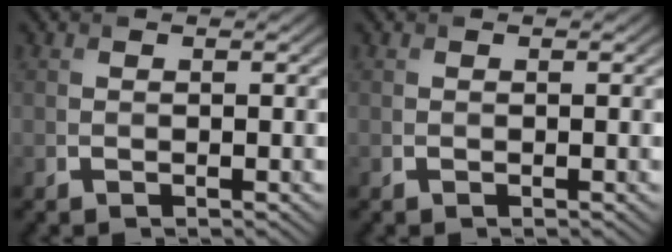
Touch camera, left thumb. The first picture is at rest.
{"total": 0.0}